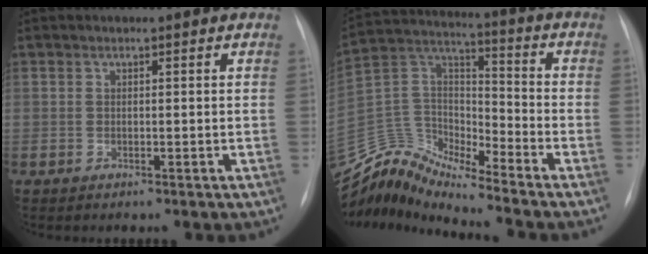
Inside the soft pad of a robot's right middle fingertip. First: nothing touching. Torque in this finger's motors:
{"motor_torque": [-0.57, -0.17, -0.16, -0.07]}